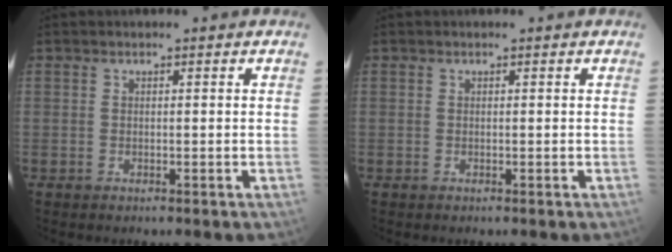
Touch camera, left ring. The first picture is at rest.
{"total": 0.0}